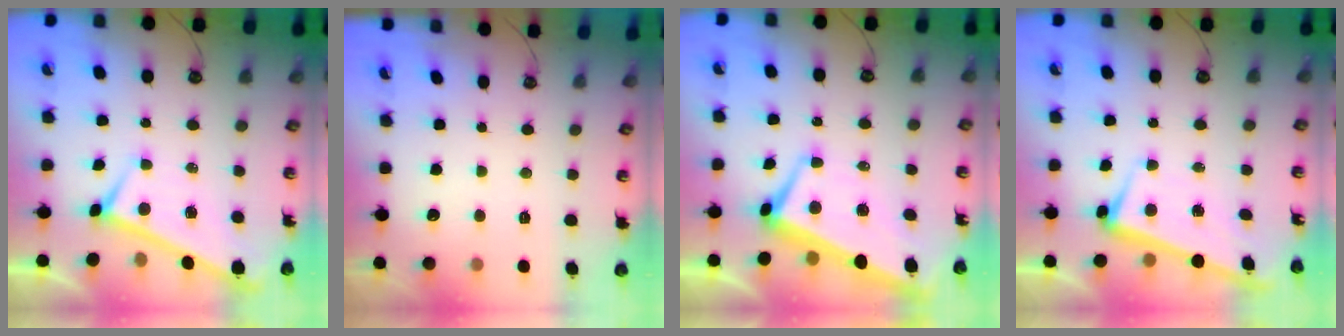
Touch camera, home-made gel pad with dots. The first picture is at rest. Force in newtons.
{"total": 0.0}
{"total": 1.8, "press": 1.1, "slide": 1.3}
{"total": 2.4, "press": 2.2, "slide": 0.8}